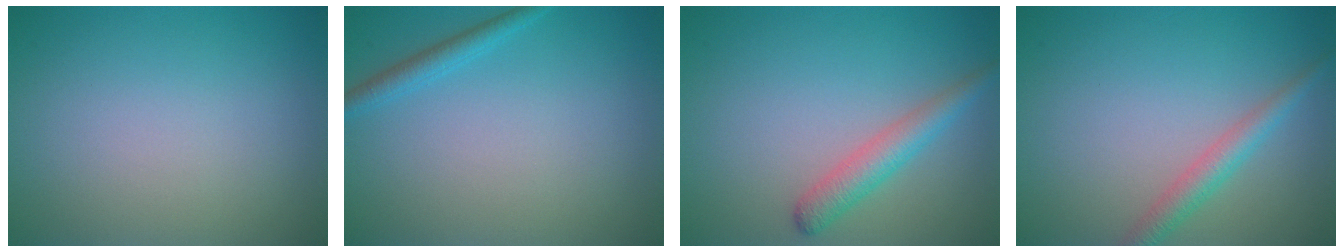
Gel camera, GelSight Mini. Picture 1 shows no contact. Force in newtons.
{"total": 1.6, "press": 1.6, "slide": 0.1}
{"total": 2.8, "press": 2.8, "slide": 0.1}
{"total": 2.3, "press": 2.3, "slide": 0.1}